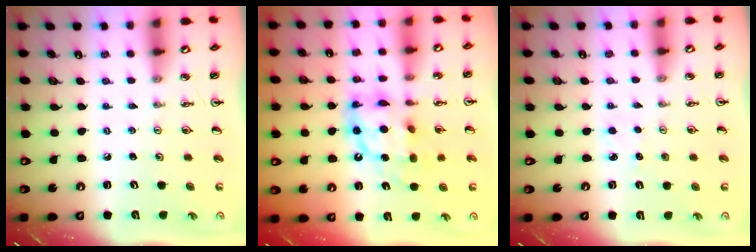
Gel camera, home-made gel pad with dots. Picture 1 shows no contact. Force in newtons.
{"total": 13.2, "press": 13.1, "slide": 1.1}
{"total": 3.2, "press": 3.1, "slide": 0.4}